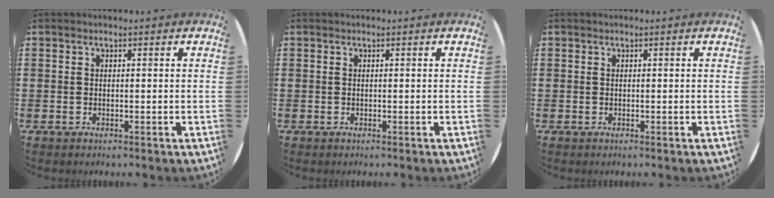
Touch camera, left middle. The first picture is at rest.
{"total": 0.0}
{"total": 0.0}